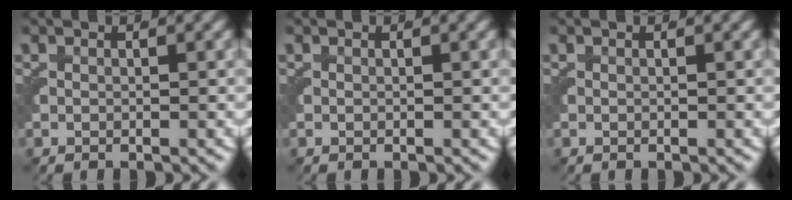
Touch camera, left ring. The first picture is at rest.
{"total": 0.0}
{"total": 0.0}